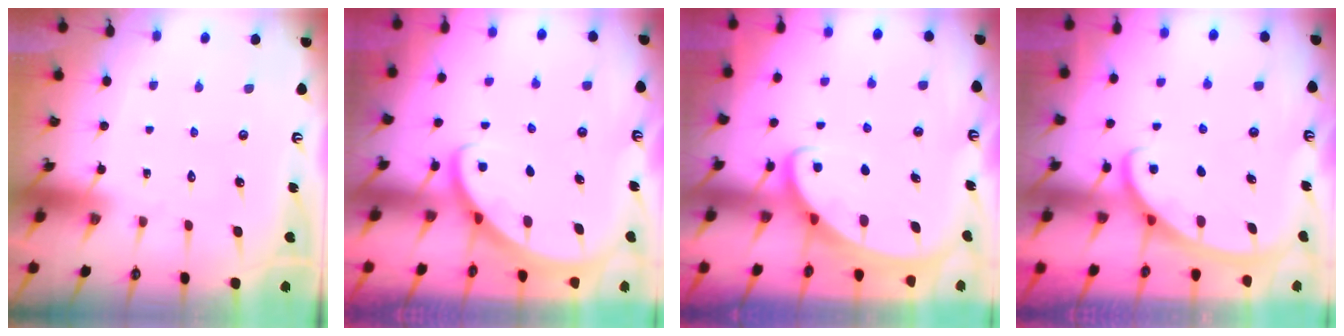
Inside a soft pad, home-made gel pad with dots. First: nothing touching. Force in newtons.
{"total": 2.8, "press": 2.8, "slide": 0.1}
{"total": 2.6, "press": 2.6, "slide": 0.3}
{"total": 2.8, "press": 2.8, "slide": 0.4}